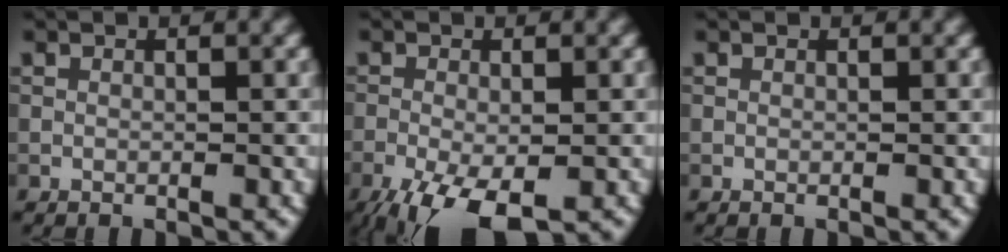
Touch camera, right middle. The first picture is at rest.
{"total": 6.6, "force": [-3.4, 2.5, 5.1], "torque": [-0.101, -0.017, -0.056]}
{"total": 0.0}